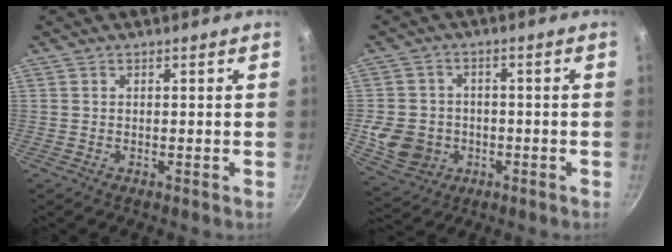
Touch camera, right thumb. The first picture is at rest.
{"total": 9.5, "force": [-2.0, 8.3, 4.3], "torque": [-0.065, 0.012, -0.024]}